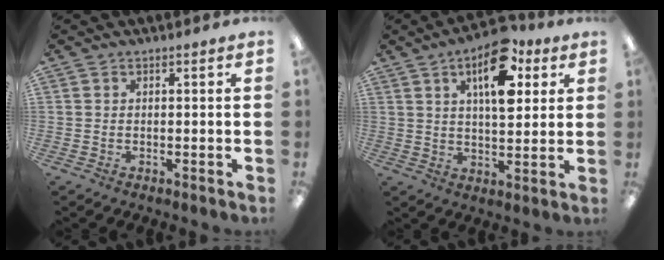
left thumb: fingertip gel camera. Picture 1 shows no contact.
{"total": 14.7, "force": [6.7, 6.8, 11.1], "torque": [-0.156, -0.022, 0.110]}